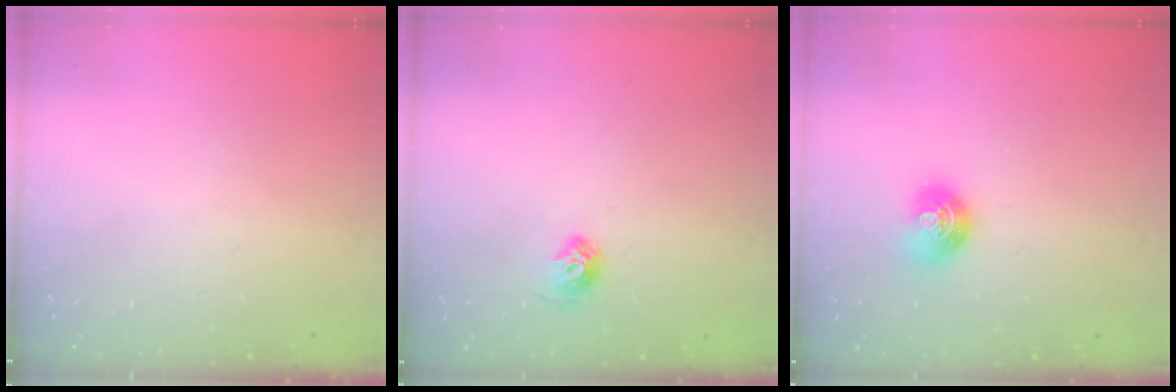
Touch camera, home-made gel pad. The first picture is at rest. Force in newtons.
{"total": 7.3, "press": 7.3, "slide": 0.8}
{"total": 8.1, "press": 8.0, "slide": 1.1}